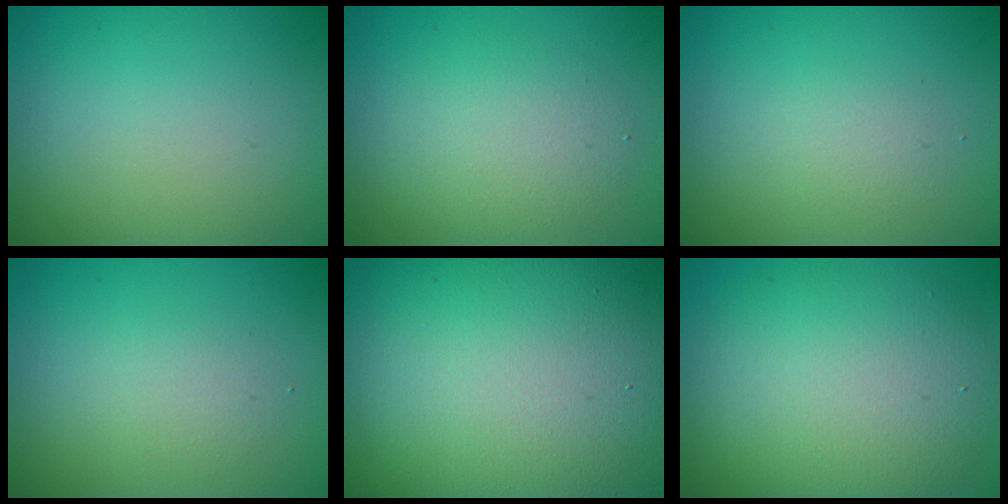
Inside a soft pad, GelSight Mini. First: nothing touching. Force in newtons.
{"total": 3.2, "press": 3.1, "slide": 0.1}
{"total": 1.4, "press": 1.4, "slide": 0.1}
{"total": 1.7, "press": 1.6, "slide": 0.1}
{"total": 25.4, "press": 25.3, "slide": 1.9}
{"total": 8.3, "press": 8.3, "slide": 0.7}